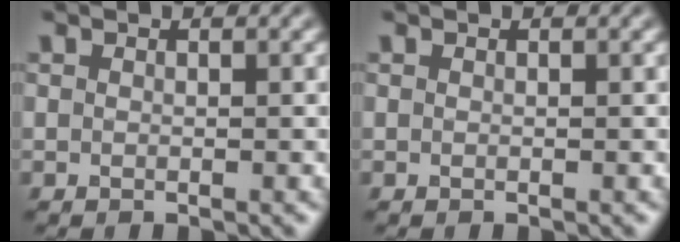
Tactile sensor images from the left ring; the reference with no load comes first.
{"total": 0.0}